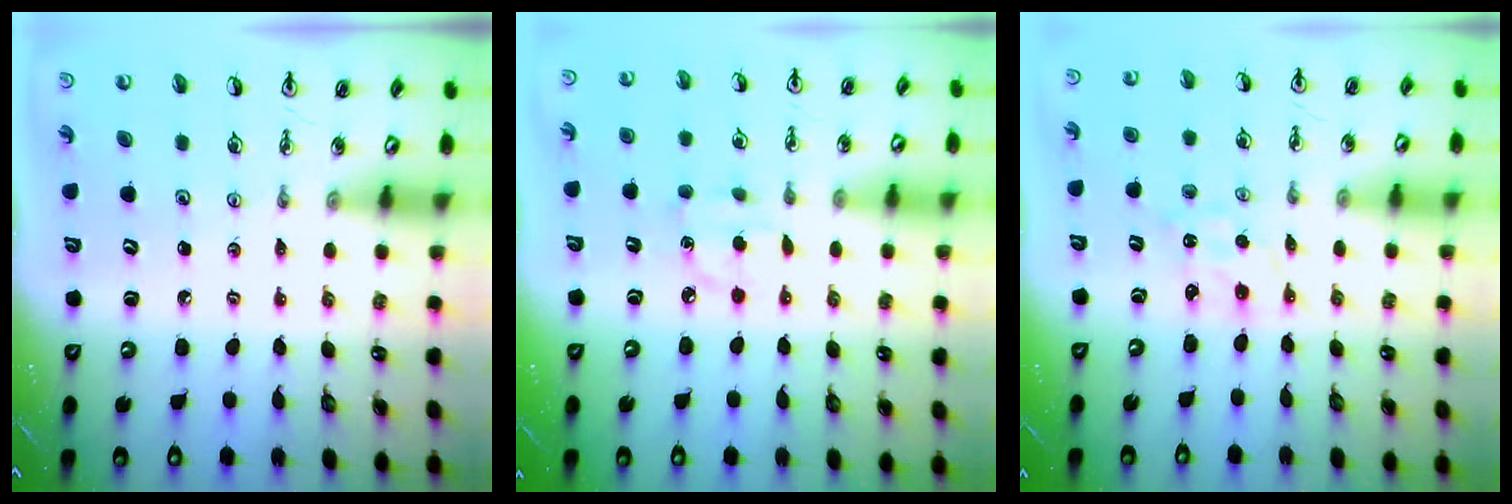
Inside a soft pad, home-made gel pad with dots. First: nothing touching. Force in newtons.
{"total": 7.3, "press": 7.3, "slide": 0.7}
{"total": 0.0}